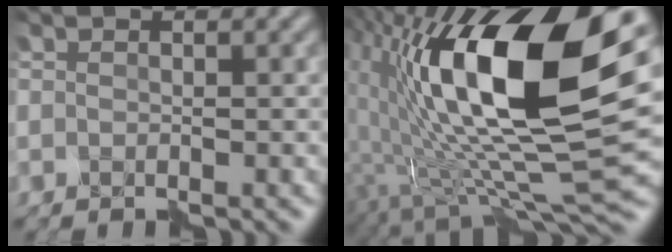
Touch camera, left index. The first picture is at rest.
{"total": 16.0, "force": [4.6, 5.6, 14.2], "torque": [-0.237, -0.006, 0.070]}